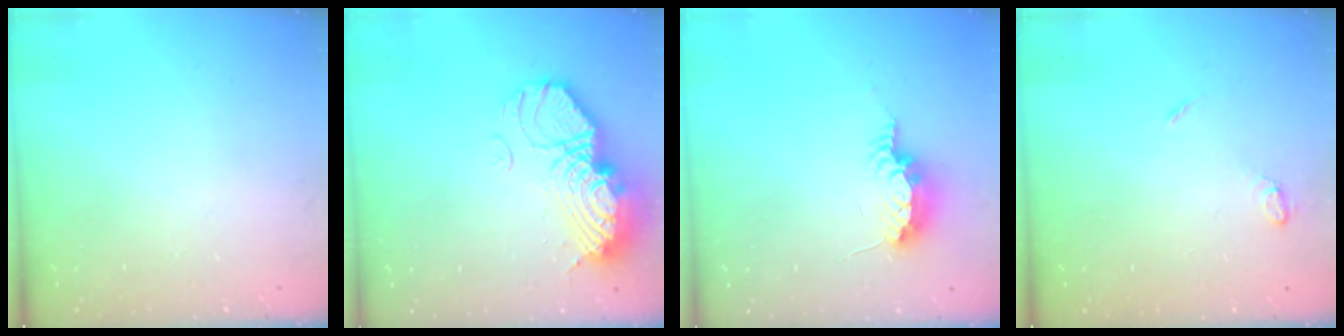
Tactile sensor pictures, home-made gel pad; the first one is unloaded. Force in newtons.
{"total": 18.3, "press": 18.2, "slide": 1.2}
{"total": 8.6, "press": 8.1, "slide": 2.9}
{"total": 4.3, "press": 4.2, "slide": 0.5}